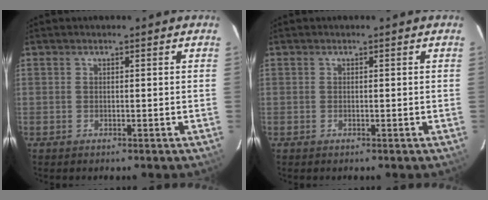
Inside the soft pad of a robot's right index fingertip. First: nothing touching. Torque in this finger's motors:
{"motor_torque": [-0.06, -0.04, -0.02, 0.01]}